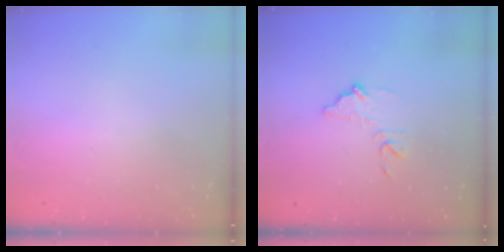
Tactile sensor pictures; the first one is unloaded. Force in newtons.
{"total": 9.4, "press": 9.4, "slide": 0.5}